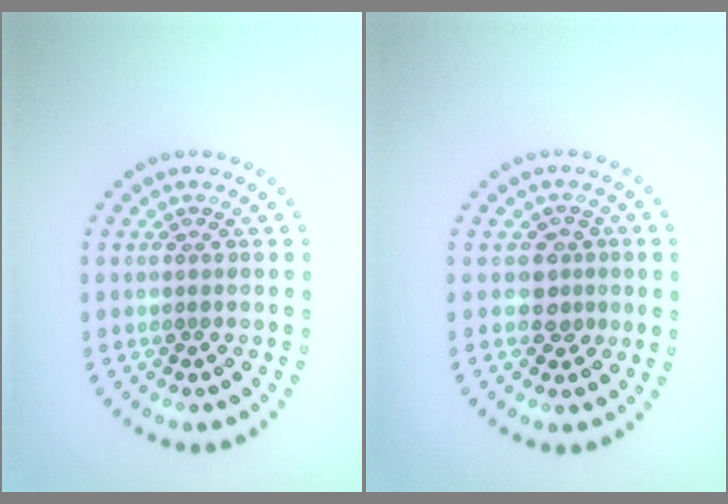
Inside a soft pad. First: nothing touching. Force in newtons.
{"total": 2.1, "press": 1.7, "slide": 1.2}